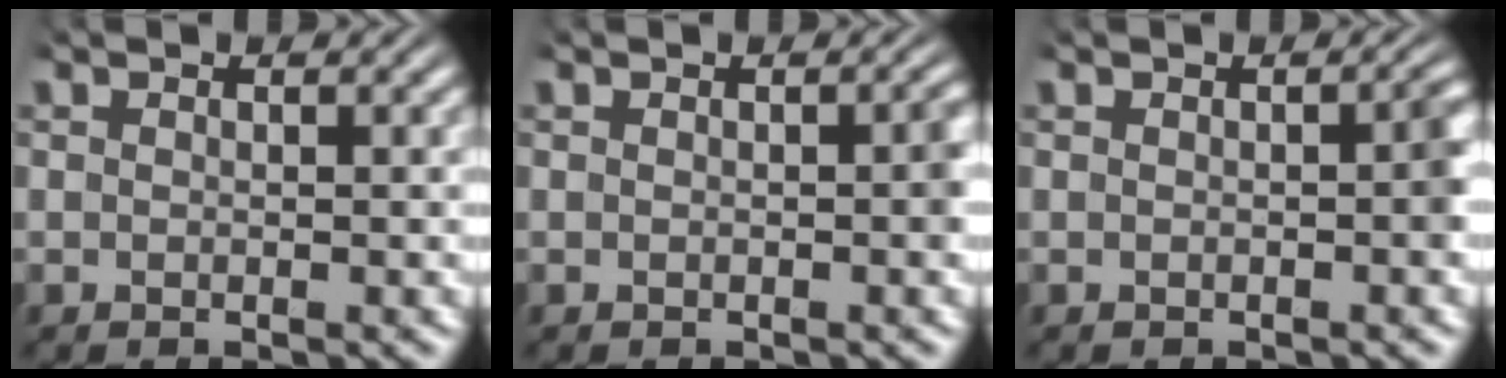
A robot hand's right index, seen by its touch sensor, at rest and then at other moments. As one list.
[{"total": 0.7, "force": [-0.2, 0.0, 0.7], "torque": [-0.006, 0.002, -0.003]}, {"total": 1.2, "force": [-0.3, 0.1, 1.2], "torque": [-0.014, 0.003, -0.005]}]